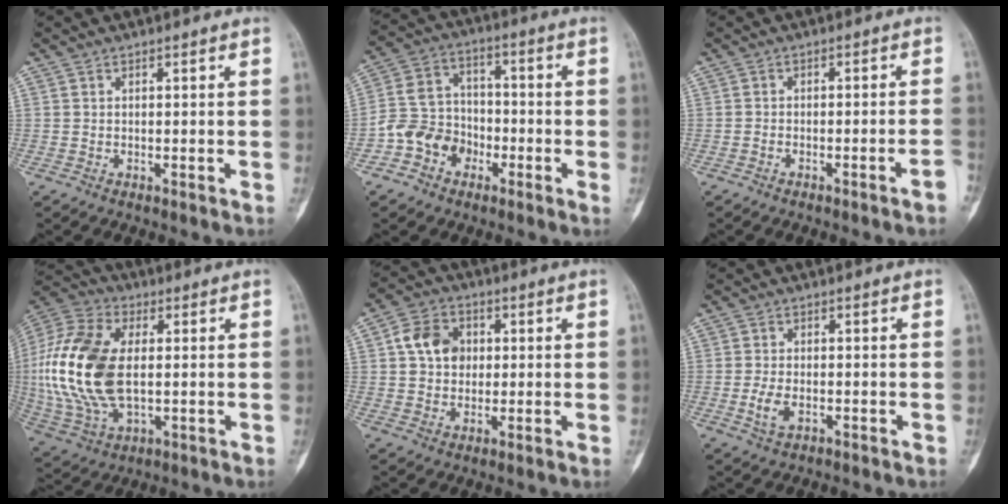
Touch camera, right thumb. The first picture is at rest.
{"total": 9.9, "force": [-4.3, 8.0, 3.9], "torque": [-0.046, 0.045, -0.088]}
{"total": 3.2, "force": [-2.0, 0.0, 2.5], "torque": [-0.035, 0.016, -0.030]}
{"total": 21.6, "force": [0.7, 12.3, 17.7], "torque": [-0.390, -0.001, 0.019]}
{"total": 8.5, "force": [1.3, 6.8, 5.0], "torque": [-0.064, 0.009, 0.016]}
{"total": 3.6, "force": [-1.2, 1.9, 2.8], "torque": [-0.060, 0.001, -0.020]}